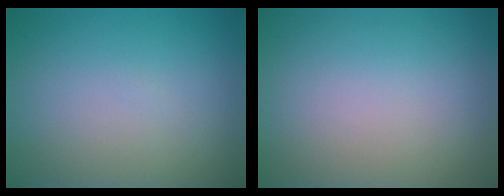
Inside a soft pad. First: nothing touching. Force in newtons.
{"total": 0.0}